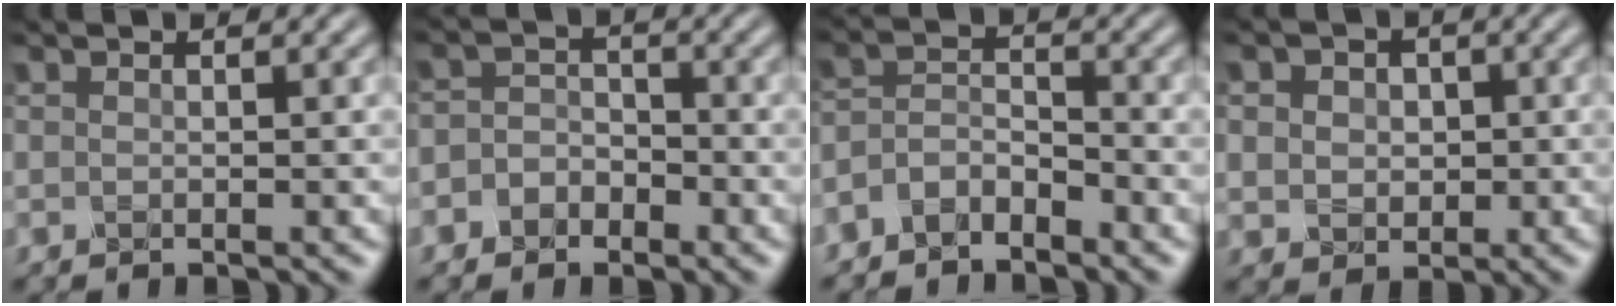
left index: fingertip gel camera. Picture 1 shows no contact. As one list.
[{"total": 2.3, "force": [-1.2, 1.8, 0.8], "torque": [0.003, 0.006, -0.037]}, {"total": 2.9, "force": [-2.3, 1.2, 1.3], "torque": [-0.031, 0.005, -0.056]}, {"total": 4.8, "force": [1.0, 4.0, 2.5], "torque": [-0.042, 0.019, -0.001]}]